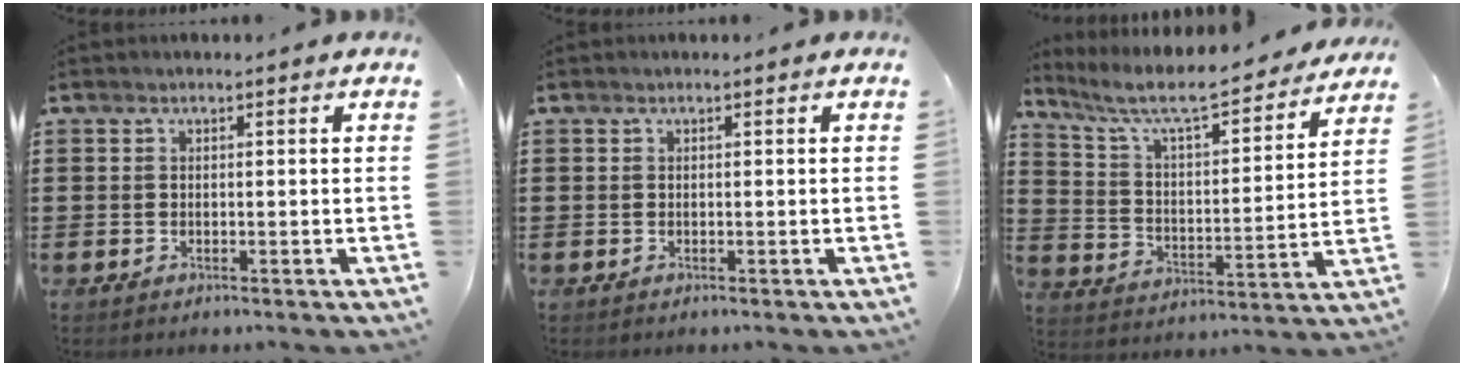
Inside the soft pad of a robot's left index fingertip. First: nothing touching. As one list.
[{"total": 0.0}, {"total": 8.0, "force": [6.8, 0.9, 4.1], "torque": [-0.109, -0.043, 0.110]}]